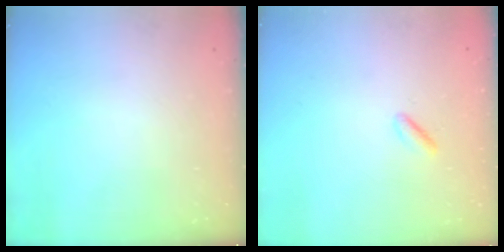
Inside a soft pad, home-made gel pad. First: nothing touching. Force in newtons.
{"total": 1.4, "press": 1.2, "slide": 0.8}